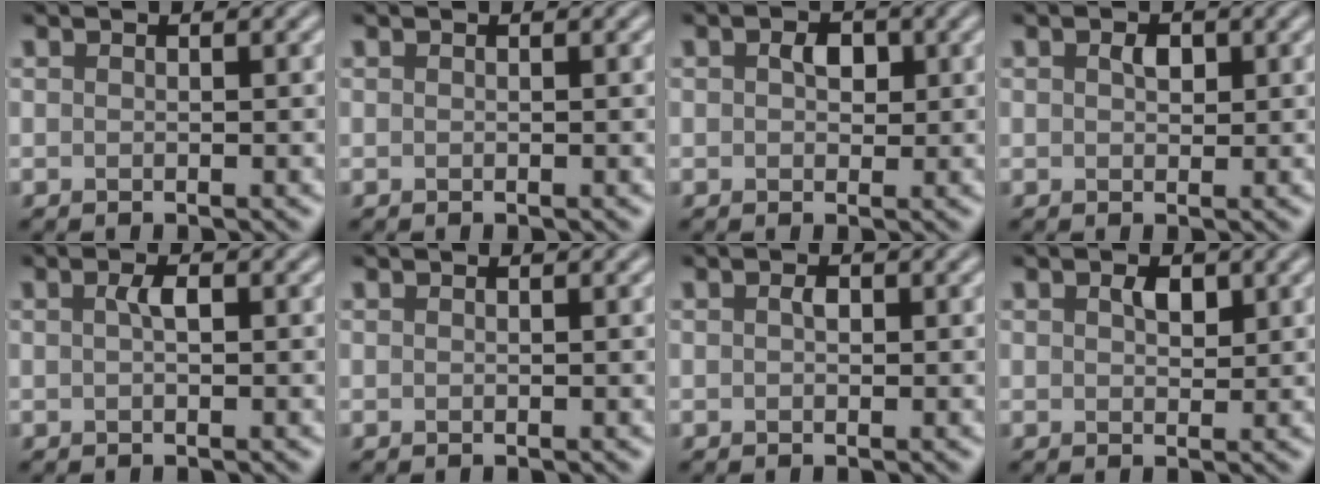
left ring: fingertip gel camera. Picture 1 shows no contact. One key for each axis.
{"total": 0.0}
{"total": 2.0, "fx": 0.5, "fy": 1.4, "fz": 1.3, "tx": -0.021, "ty": 0.000, "tz": 0.005}
{"total": 1.4, "fx": 0.5, "fy": 0.9, "fz": 0.9, "tx": -0.015, "ty": 0.000, "tz": 0.008}
{"total": 1.2, "fx": 0.1, "fy": 0.4, "fz": 1.1, "tx": -0.022, "ty": 0.002, "tz": 0.003}
{"total": 0.0}
{"total": 0.9, "fx": 0.1, "fy": 0.6, "fz": 0.7, "tx": -0.011, "ty": 0.000, "tz": 0.000}
{"total": 1.6, "fx": 0.7, "fy": 1.0, "fz": 1.1, "tx": -0.017, "ty": -0.001, "tz": 0.014}